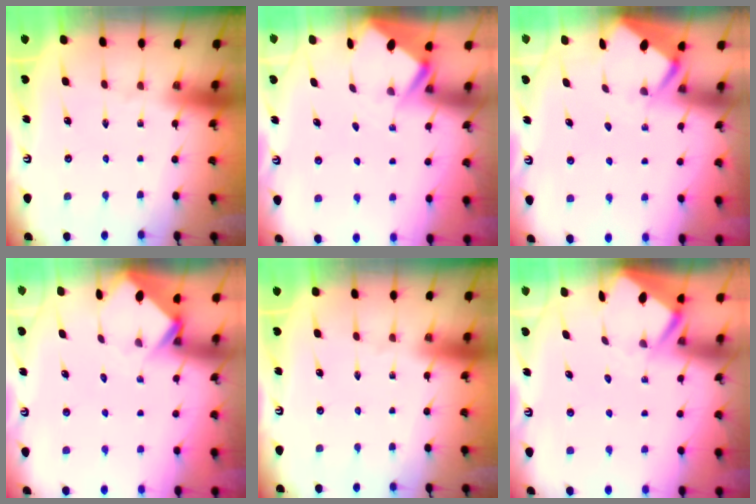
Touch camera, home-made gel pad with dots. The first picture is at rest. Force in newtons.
{"total": 2.8, "press": 2.8, "slide": 0.4}
{"total": 2.6, "press": 2.6, "slide": 0.3}
{"total": 3.9, "press": 3.9, "slide": 0.2}
{"total": 0.0}
{"total": 3.3, "press": 3.3, "slide": 0.3}